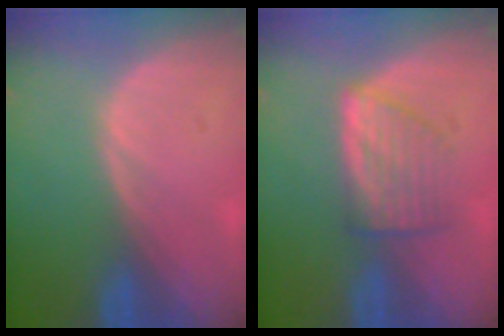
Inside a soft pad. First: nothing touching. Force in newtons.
{"total": 5.2, "press": 5.2, "slide": 0.3}